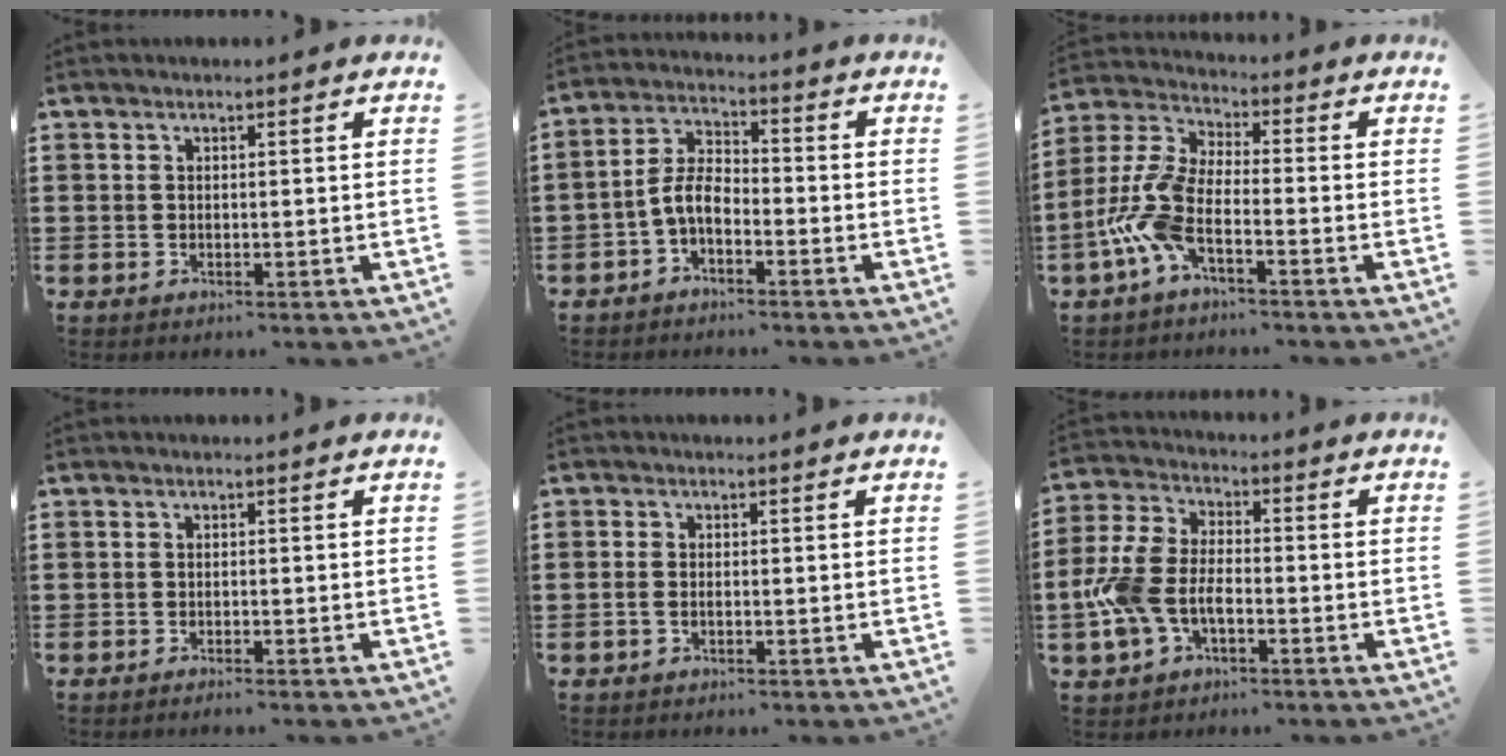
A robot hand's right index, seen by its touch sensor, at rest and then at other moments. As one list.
[{"total": 5.0, "force": [-2.6, 2.3, 3.6], "torque": [-0.096, 0.003, -0.058]}, {"total": 8.5, "force": [-4.3, 2.8, 6.8], "torque": [-0.187, -0.020, -0.092]}, {"total": 0.6, "force": [-0.6, -0.1, 0.1], "torque": [-0.003, -0.003, -0.011]}, {"total": 1.0, "force": [-0.5, 0.4, 0.7], "torque": [-0.016, -0.003, -0.008]}, {"total": 7.7, "force": [-2.5, 4.5, 5.7], "torque": [-0.157, -0.002, -0.058]}]